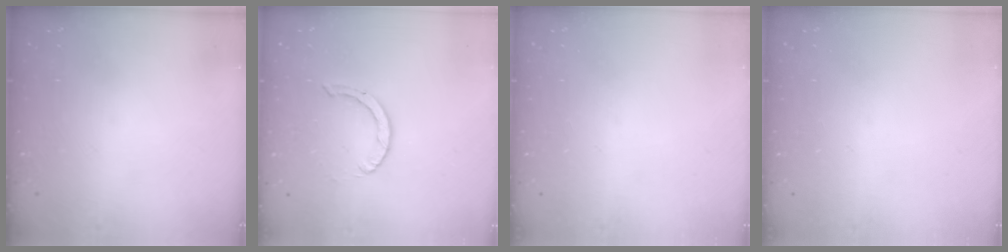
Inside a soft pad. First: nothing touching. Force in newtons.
{"total": 0.9, "press": 0.9, "slide": 0.1}
{"total": 0.0}
{"total": 0.0}